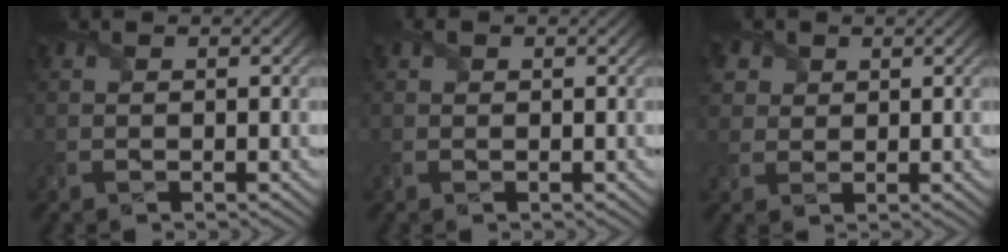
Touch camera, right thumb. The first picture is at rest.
{"total": 0.5, "force": [0.2, 0.4, 0.2], "torque": [-0.001, 0.001, 0.000]}
{"total": 3.8, "force": [1.9, 3.1, 1.3], "torque": [-0.052, 0.000, 0.041]}